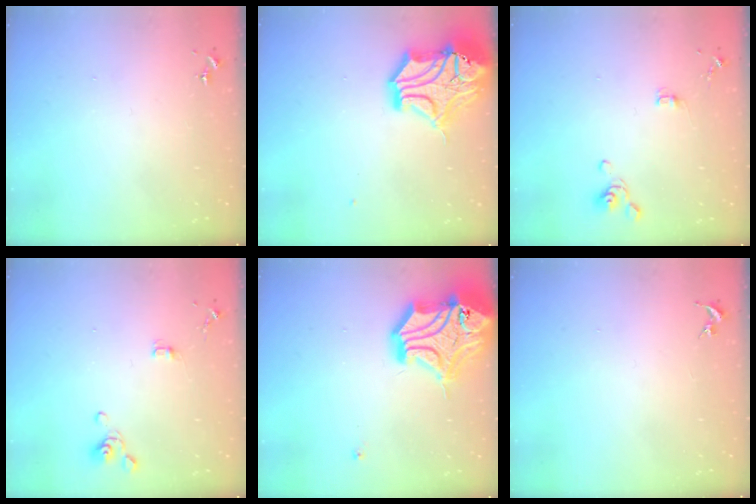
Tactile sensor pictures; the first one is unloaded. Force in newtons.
{"total": 18.3, "press": 18.2, "slide": 2.4}
{"total": 4.1, "press": 3.9, "slide": 1.4}
{"total": 4.7, "press": 4.2, "slide": 2.2}
{"total": 23.5, "press": 23.3, "slide": 3.4}
{"total": 0.0}